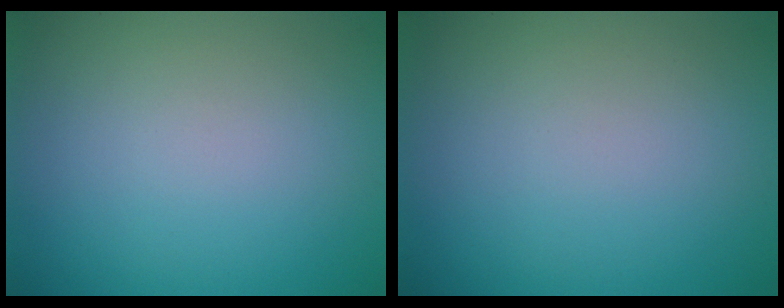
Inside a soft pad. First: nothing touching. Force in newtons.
{"total": 0.0}